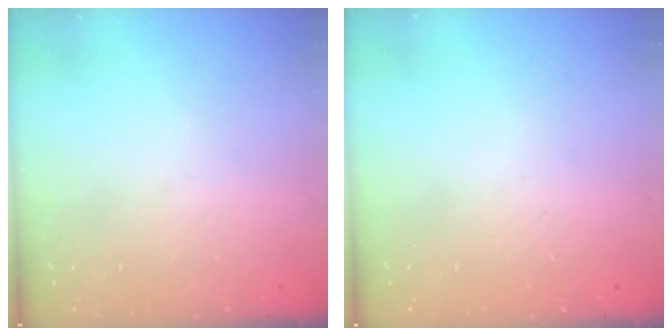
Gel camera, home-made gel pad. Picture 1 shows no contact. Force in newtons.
{"total": 0.0}